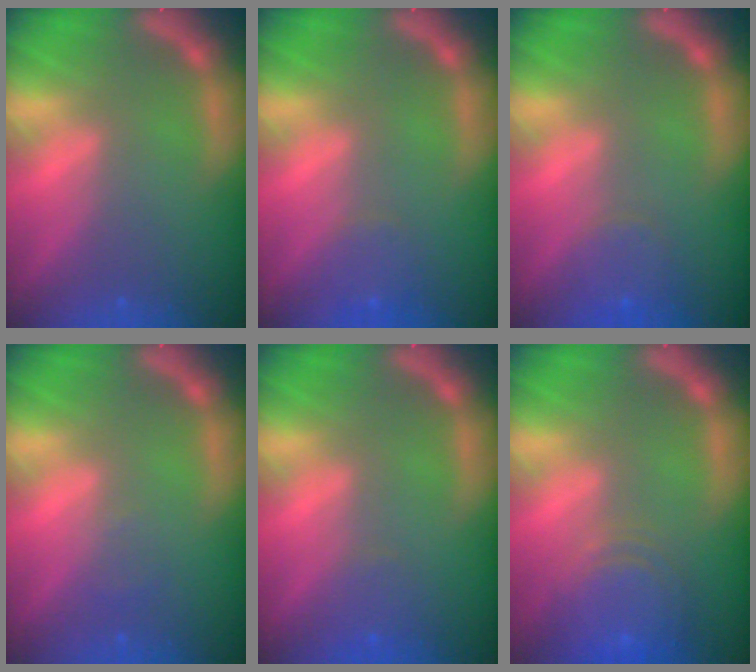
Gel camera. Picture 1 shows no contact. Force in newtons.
{"total": 1.9}
{"total": 2.4}
{"total": 0.9}
{"total": 1.4}
{"total": 6.9}